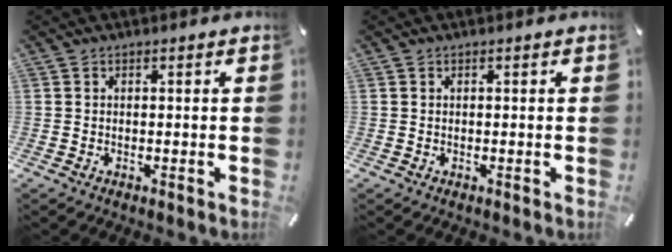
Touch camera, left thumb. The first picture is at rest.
{"total": 0.0}